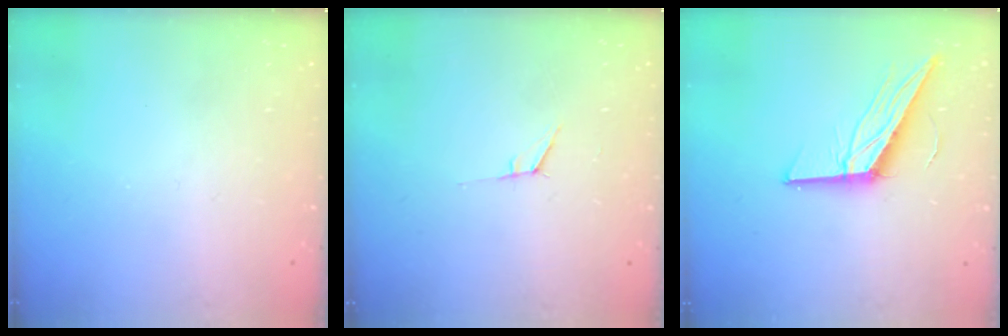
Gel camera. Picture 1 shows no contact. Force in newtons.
{"total": 5.2, "press": 4.5, "slide": 2.5}
{"total": 13.3, "press": 13.3, "slide": 0.7}